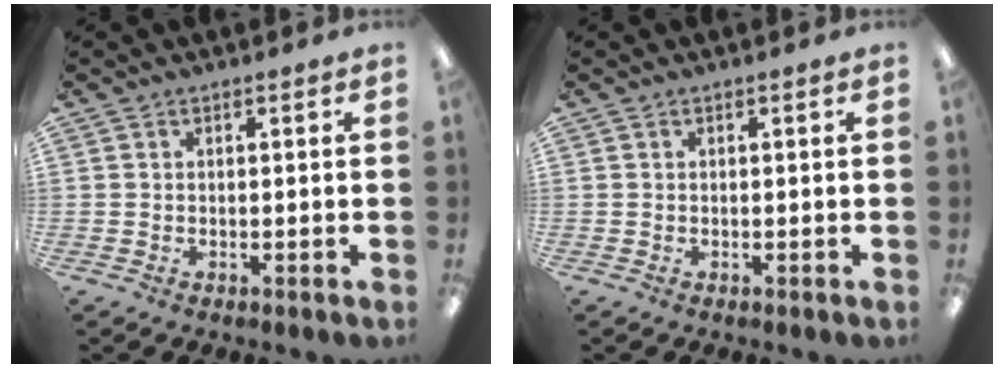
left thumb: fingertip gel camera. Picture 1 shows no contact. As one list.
[{"total": 0.0}]